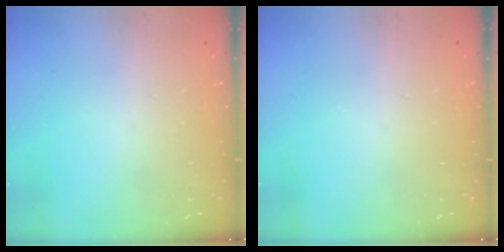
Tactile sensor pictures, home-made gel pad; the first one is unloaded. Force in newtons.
{"total": 0.0}